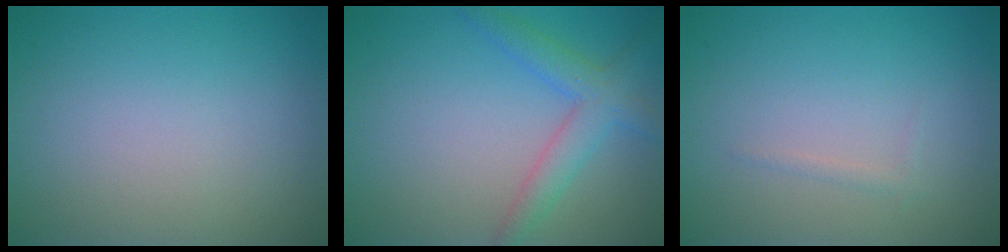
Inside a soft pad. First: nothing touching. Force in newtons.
{"total": 3.5, "press": 3.5, "slide": 0.1}
{"total": 0.6, "press": 0.6, "slide": 0.1}